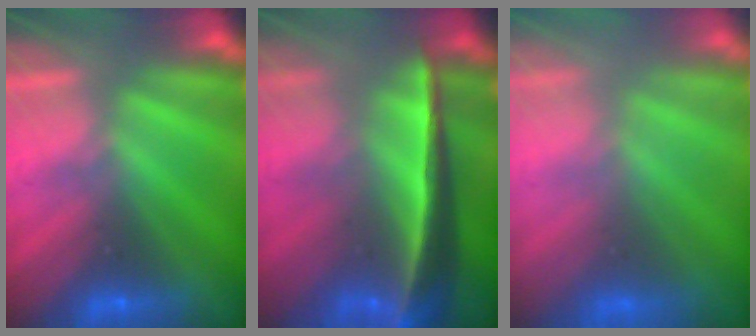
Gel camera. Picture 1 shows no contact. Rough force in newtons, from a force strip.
{"total": 5.8}
{"total": 8.6}